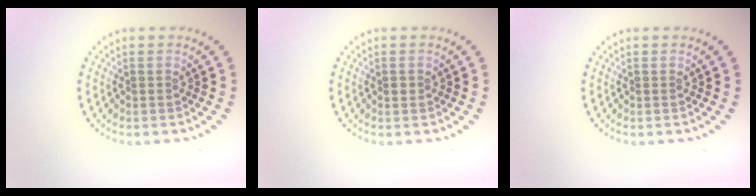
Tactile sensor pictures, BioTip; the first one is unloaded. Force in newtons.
{"total": 0.5, "press": 0.5, "slide": 0.1}
{"total": 0.0}